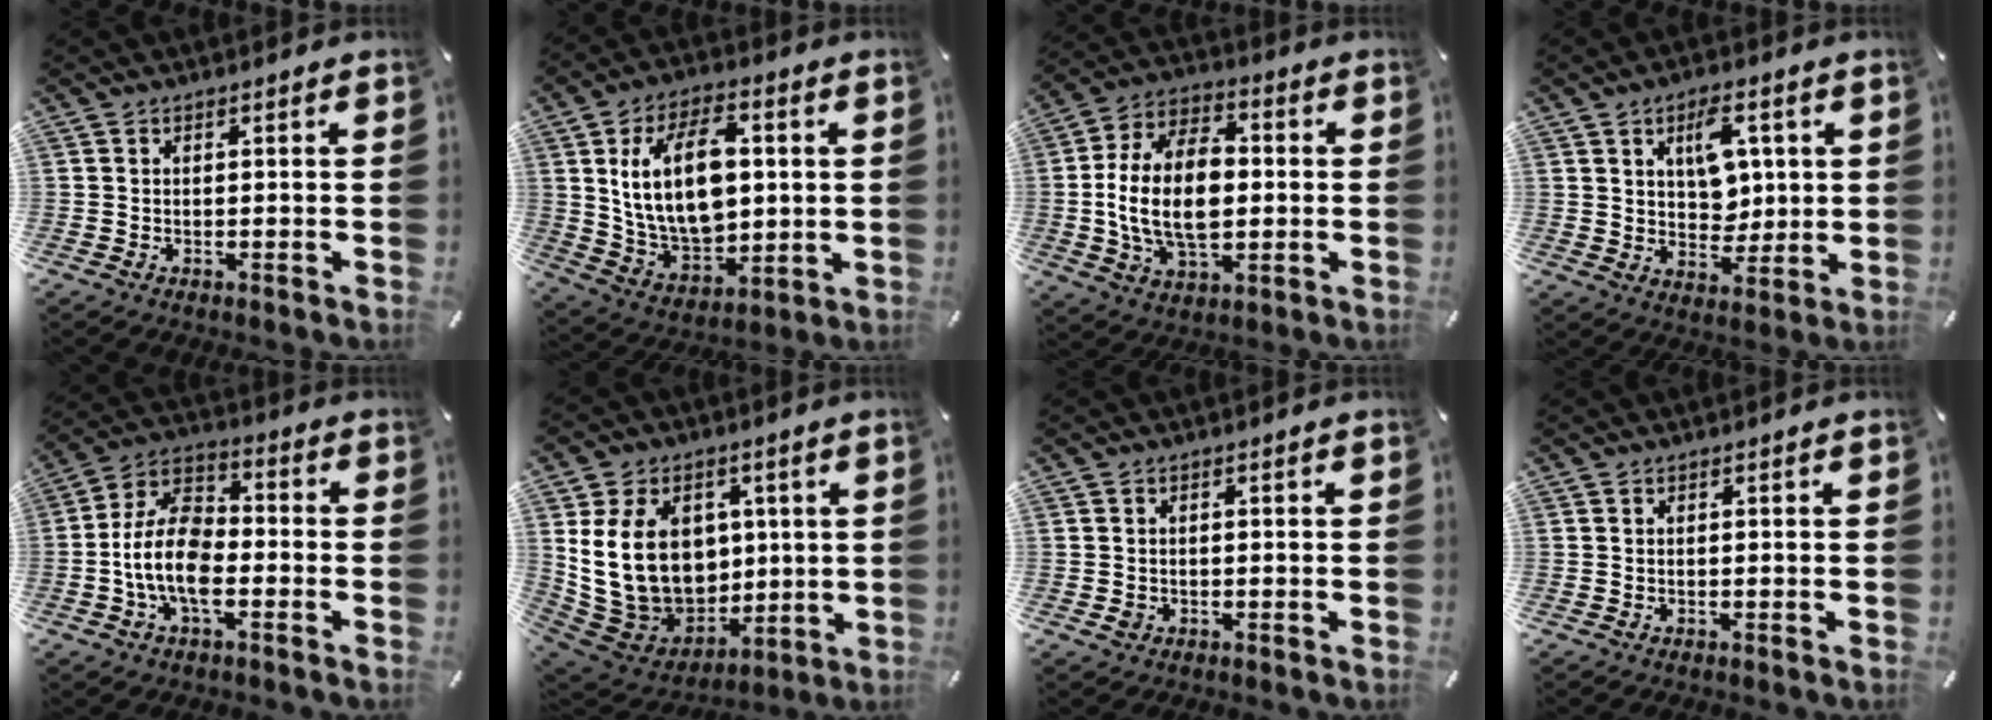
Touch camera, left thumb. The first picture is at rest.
{"total": 17.8, "force": [3.0, 11.5, 13.2], "torque": [-0.264, -0.001, 0.050]}
{"total": 17.3, "force": [-1.1, 11.3, 13.0], "torque": [-0.275, 0.001, -0.023]}
{"total": 8.9, "force": [2.9, 6.5, 5.4], "torque": [-0.074, 0.000, 0.047]}
{"total": 12.9, "force": [-3.7, 7.4, 9.9], "torque": [-0.211, 0.013, -0.069]}
{"total": 19.2, "force": [3.3, 15.3, 11.2], "torque": [-0.225, -0.032, 0.066]}
{"total": 1.5, "force": [-0.4, 1.3, 0.6], "torque": [-0.003, 0.000, -0.011]}
{"total": 0.0}